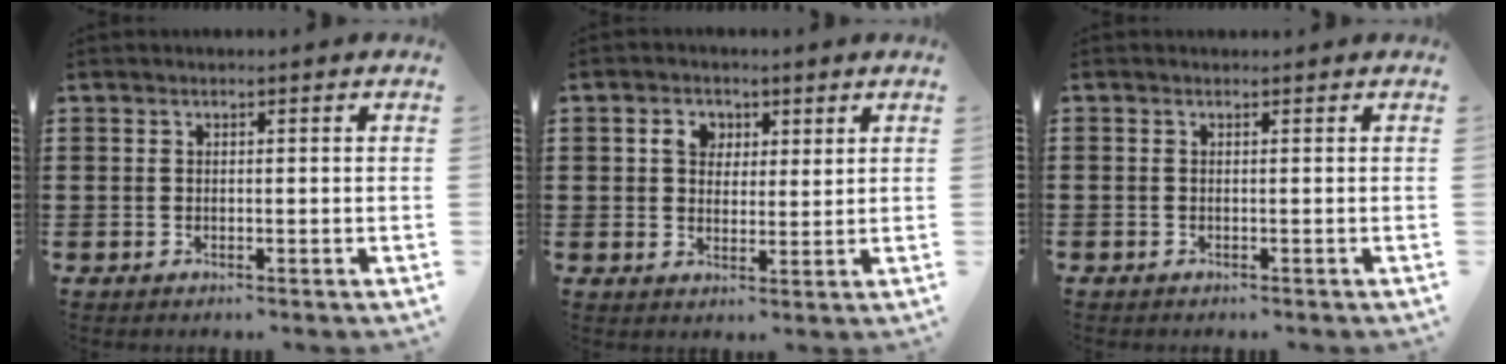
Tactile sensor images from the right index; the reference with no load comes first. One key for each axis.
{"total": 3.6, "fx": 1.6, "fy": 2.7, "fz": 1.7, "tx": -0.046, "ty": 0.012, "tz": 0.026}
{"total": 0.0}